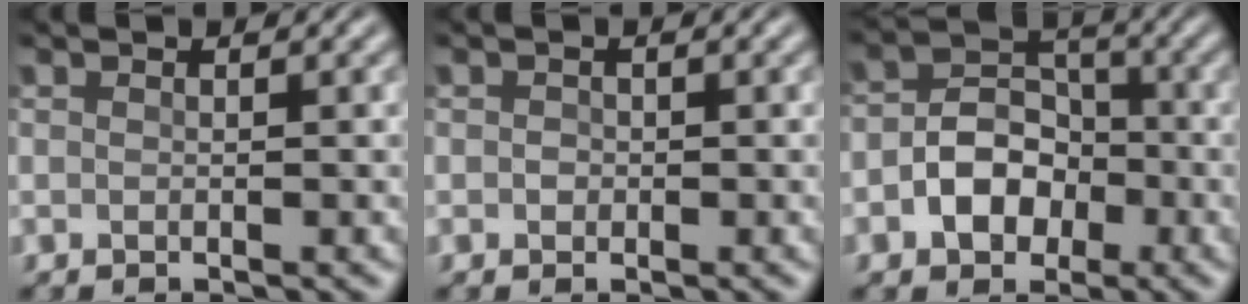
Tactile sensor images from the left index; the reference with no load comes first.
{"total": 0.7, "force": [0.0, 0.7, 0.2], "torque": [-0.002, -0.003, -0.003]}
{"total": 5.0, "force": [-1.6, 3.8, 2.8], "torque": [-0.038, 0.004, -0.028]}